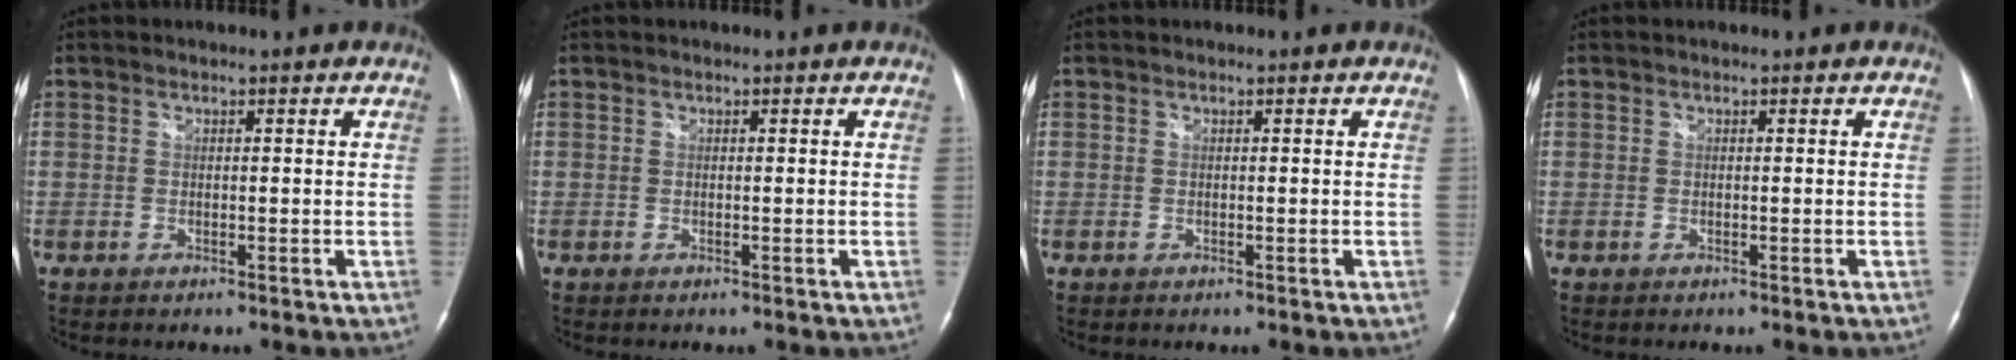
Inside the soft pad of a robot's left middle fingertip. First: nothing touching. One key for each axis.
{"total": 0.0}
{"total": 0.0}
{"total": 0.0}